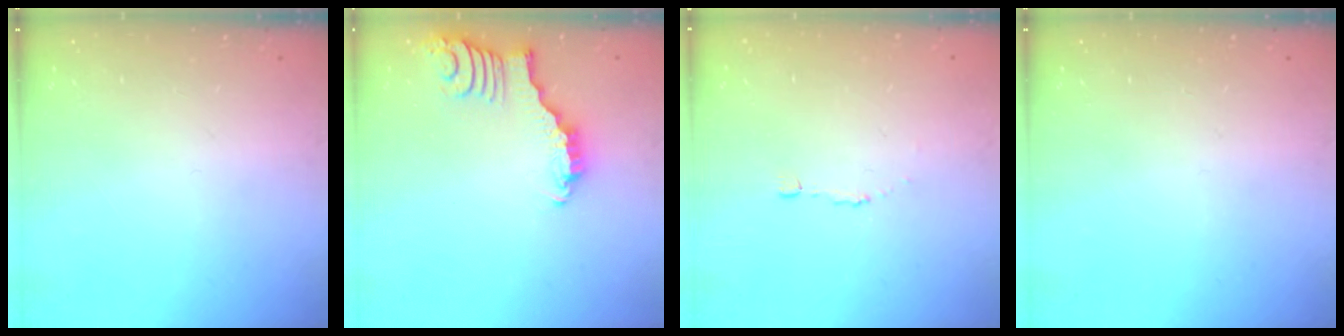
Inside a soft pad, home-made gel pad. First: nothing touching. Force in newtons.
{"total": 2.9, "press": 2.9, "slide": 0.4}
{"total": 2.2, "press": 2.2, "slide": 0.1}
{"total": 0.0}